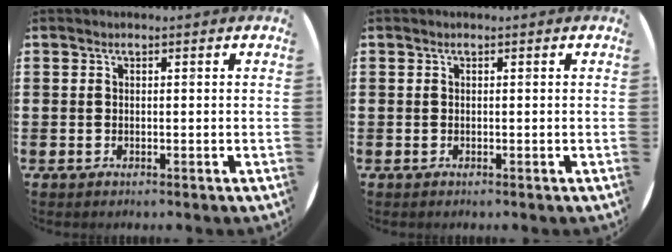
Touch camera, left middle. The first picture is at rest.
{"total": 0.0}